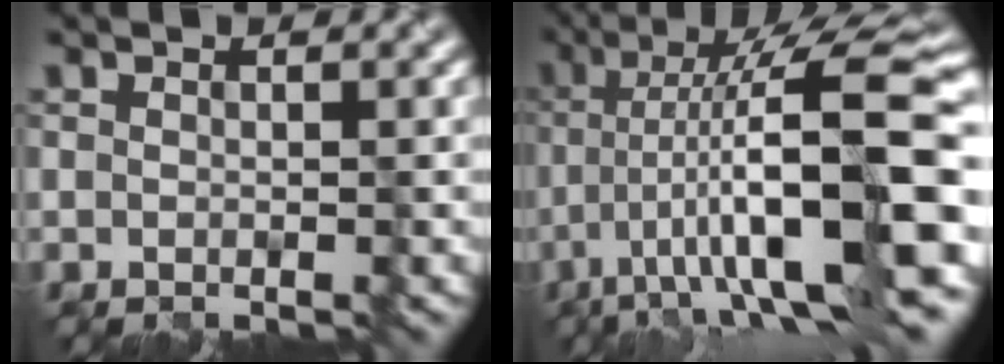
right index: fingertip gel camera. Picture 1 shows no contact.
{"total": 15.2, "force": [-3.3, 3.7, 14.4], "torque": [-0.228, 0.026, -0.051]}